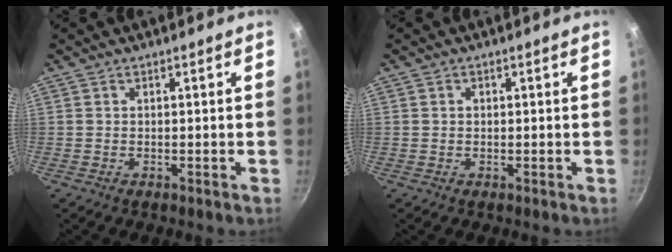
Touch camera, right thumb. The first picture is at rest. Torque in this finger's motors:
{"motor_torque": [0.15, -0.03, -0.06, 0.10, -0.04]}